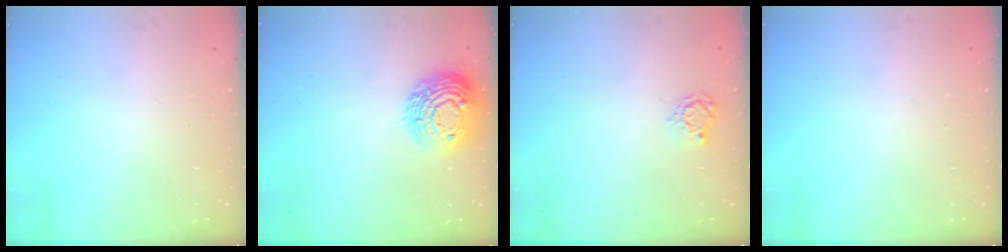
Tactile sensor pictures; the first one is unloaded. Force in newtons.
{"total": 12.9, "press": 12.9, "slide": 1.0}
{"total": 4.4, "press": 4.4, "slide": 0.5}
{"total": 0.0}